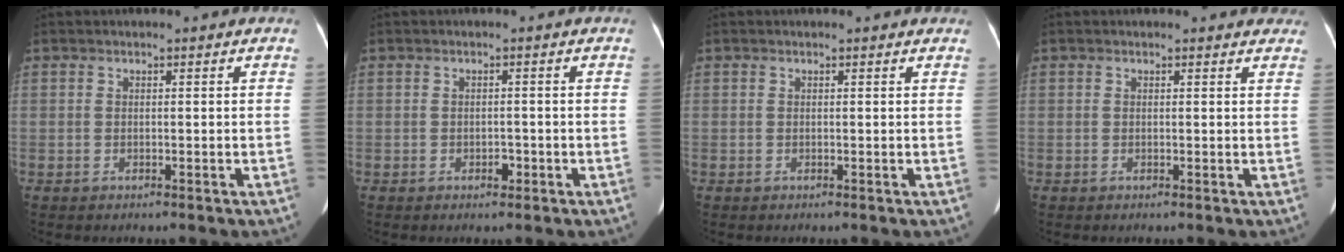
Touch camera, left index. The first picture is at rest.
{"total": 1.1, "force": [-0.5, 0.7, 0.6], "torque": [-0.014, 0.000, -0.005]}
{"total": 1.5, "force": [1.4, 0.4, 0.4], "torque": [-0.012, 0.004, 0.006]}
{"total": 4.9, "force": [4.5, 1.5, 1.0], "torque": [0.002, 0.000, 0.030]}